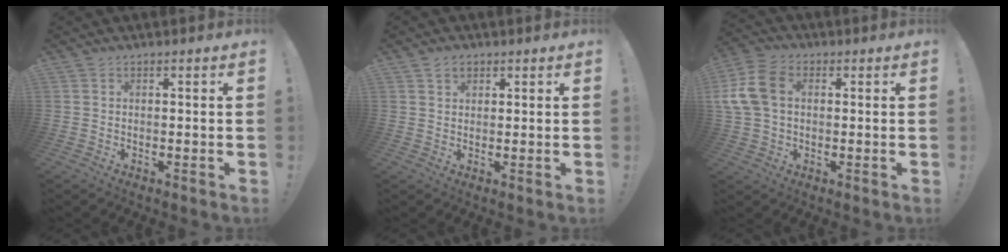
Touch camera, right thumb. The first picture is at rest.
{"total": 2.6, "force": [1.5, 1.8, 1.2], "torque": [-0.013, -0.003, 0.026]}
{"total": 12.3, "force": [1.9, 8.8, 8.4], "torque": [-0.183, 0.012, 0.043]}